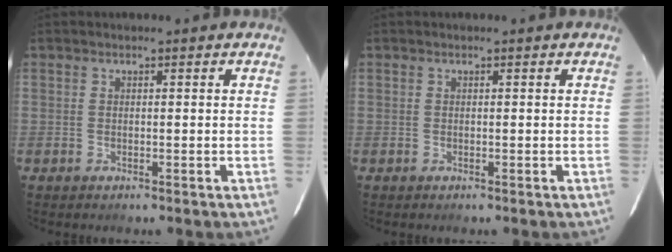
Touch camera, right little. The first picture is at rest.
{"total": 0.0}